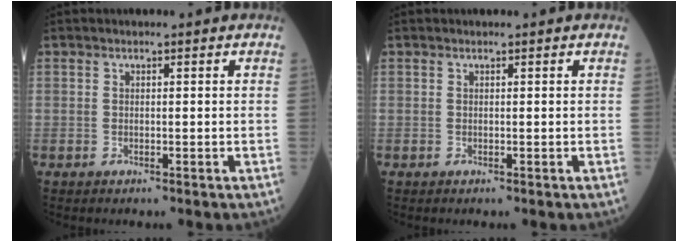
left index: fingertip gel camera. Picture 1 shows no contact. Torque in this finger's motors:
{"motor_torque": [0.00, 0.01, 0.00, 0.00]}